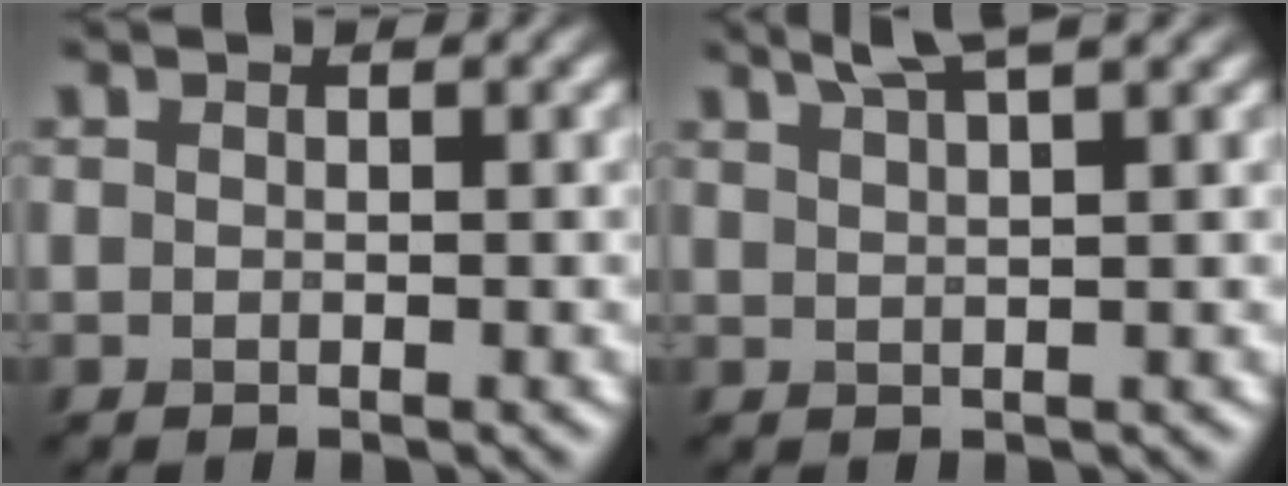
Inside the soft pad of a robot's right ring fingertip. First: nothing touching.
{"total": 4.2, "force": [3.2, 0.7, 2.7], "torque": [-0.019, 0.016, 0.034]}